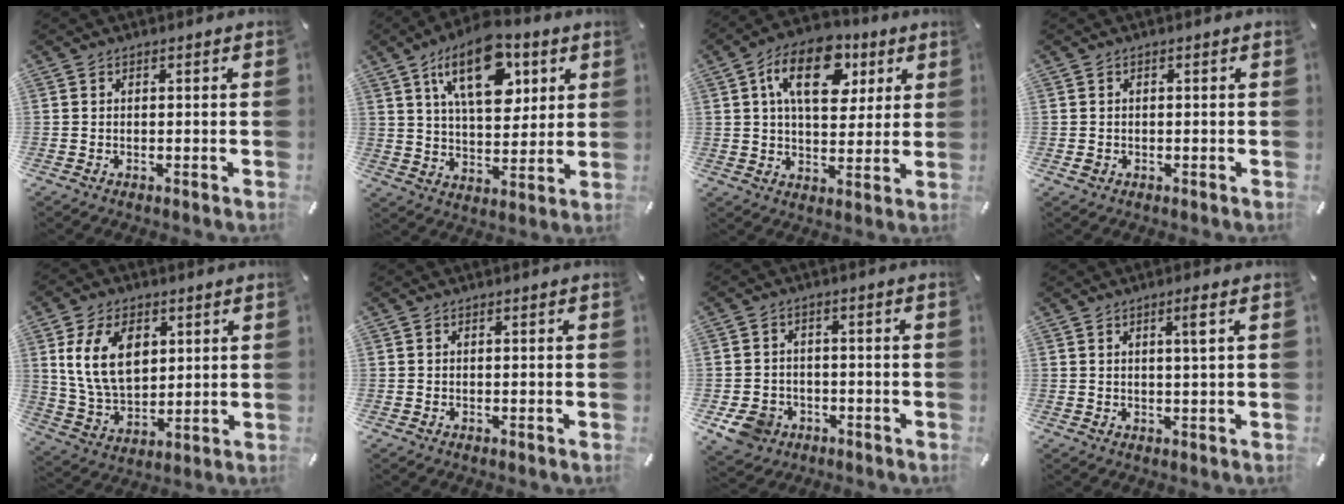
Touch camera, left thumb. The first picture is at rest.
{"total": 17.3, "force": [8.5, 9.1, 12.0], "torque": [-0.182, -0.021, 0.144]}
{"total": 15.5, "force": [6.2, 9.7, 10.4], "torque": [-0.154, -0.008, 0.106]}
{"total": 1.1, "force": [-0.3, 1.0, 0.5], "torque": [-0.008, 0.003, -0.007]}
{"total": 13.5, "force": [4.3, 9.3, 8.9], "torque": [-0.195, -0.002, 0.075]}
{"total": 0.0}
{"total": 7.2, "force": [-3.3, 5.8, 2.6], "torque": [-0.073, 0.018, -0.062]}
{"total": 3.1, "force": [1.3, 0.1, 2.8], "torque": [-0.057, 0.000, 0.020]}